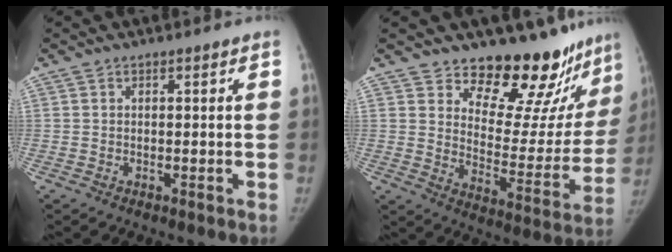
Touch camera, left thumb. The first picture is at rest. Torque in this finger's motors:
{"motor_torque": [0.06, 0.10, 0.48, -1.25, -0.01]}